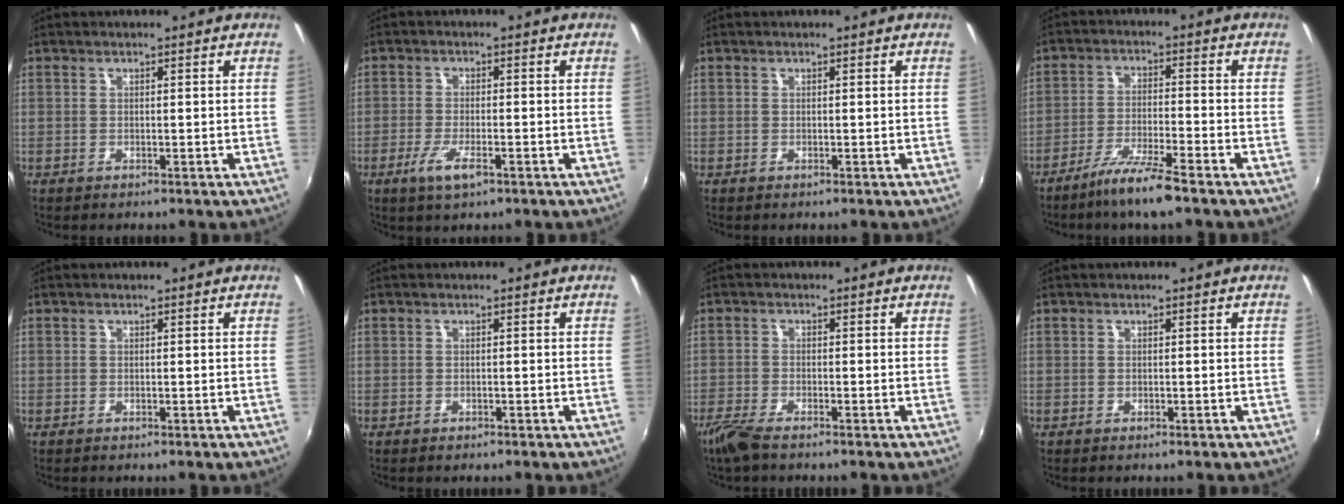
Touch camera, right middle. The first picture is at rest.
{"total": 5.0, "force": [-2.7, 1.3, 4.0], "torque": [-0.090, -0.012, -0.053]}
{"total": 0.0}
{"total": 7.7, "force": [-5.9, -0.2, 4.9], "torque": [-0.109, -0.009, -0.108]}
{"total": 0.0}
{"total": 0.7, "force": [-0.5, 0.5, 0.0], "torque": [0.000, -0.002, -0.008]}
{"total": 4.7, "force": [-3.7, 0.9, 2.8], "torque": [-0.078, -0.012, -0.075]}
{"total": 0.0}